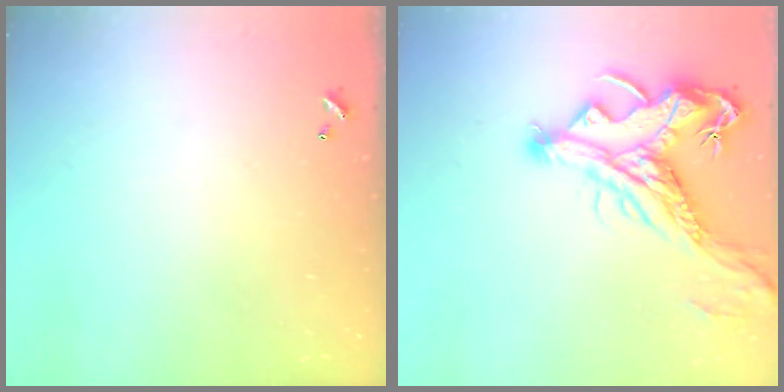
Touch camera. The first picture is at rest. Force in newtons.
{"total": 9.6, "press": 9.4, "slide": 2.0}